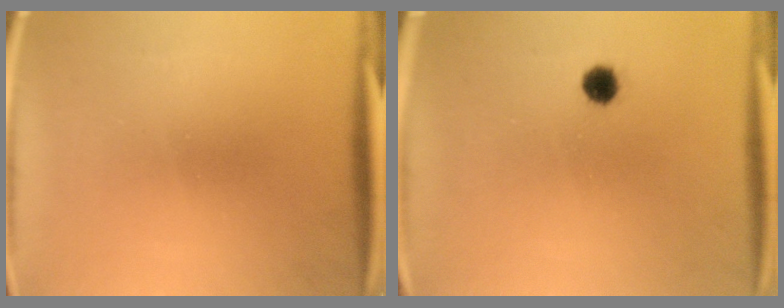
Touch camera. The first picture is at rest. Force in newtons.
{"total": 2.4}